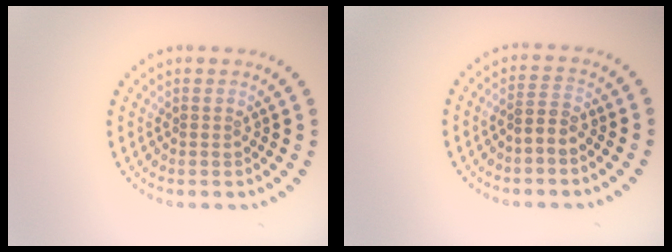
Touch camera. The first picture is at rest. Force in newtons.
{"total": 1.7, "press": 1.5, "slide": 0.9}